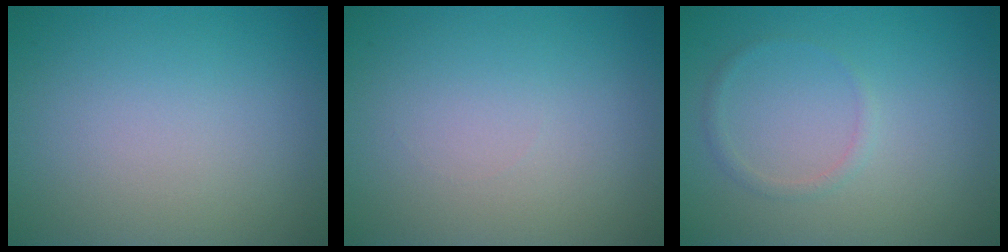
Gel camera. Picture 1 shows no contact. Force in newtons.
{"total": 0.0}
{"total": 0.9, "press": 0.9, "slide": 0.1}